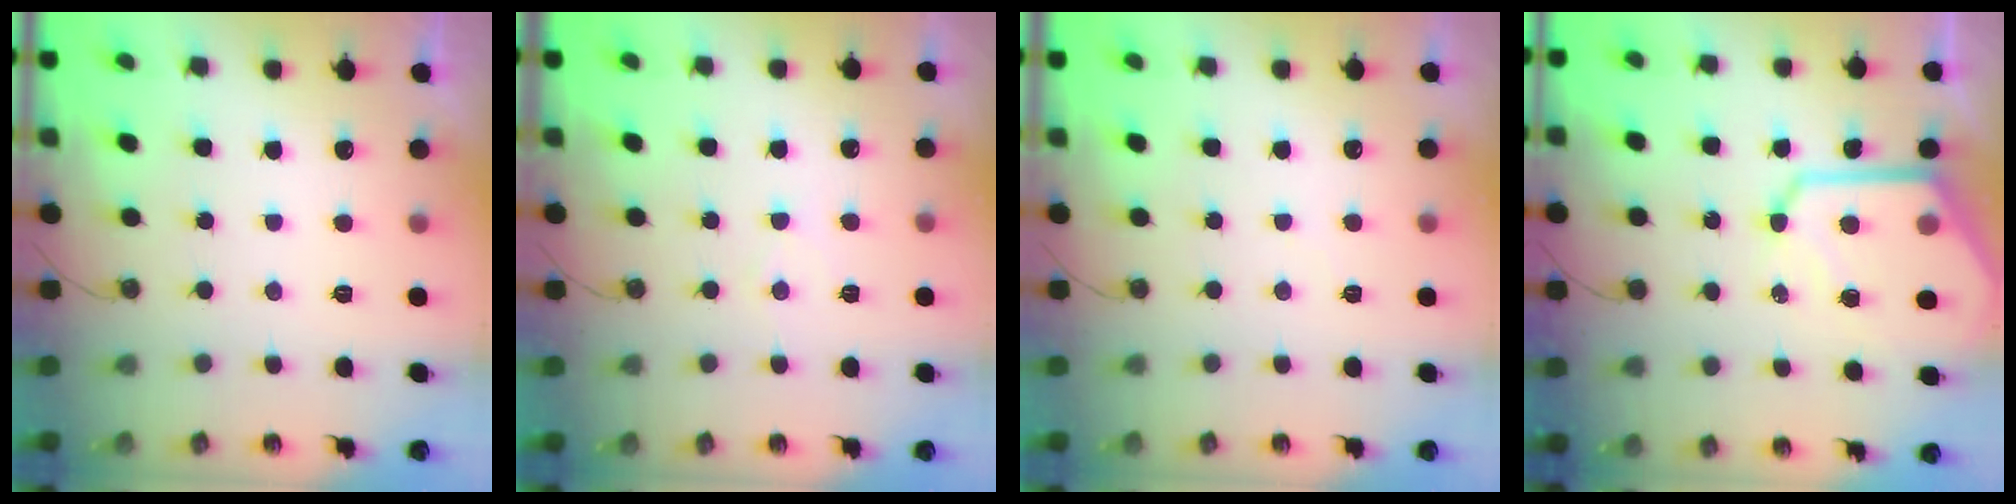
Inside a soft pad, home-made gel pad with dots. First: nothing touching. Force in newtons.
{"total": 4.1, "press": 4.1, "slide": 0.6}
{"total": 3.6, "press": 3.5, "slide": 0.6}
{"total": 13.8, "press": 13.7, "slide": 1.5}